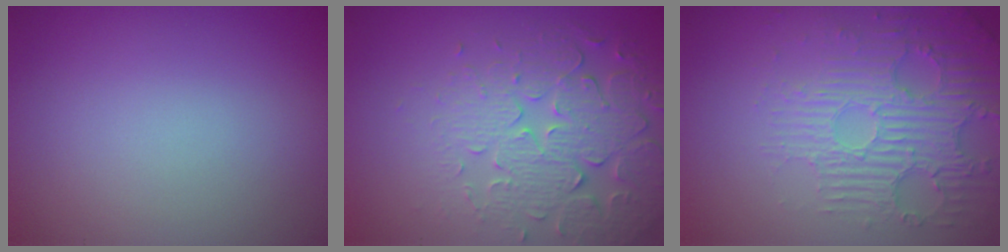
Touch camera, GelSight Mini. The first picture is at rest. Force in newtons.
{"total": 5.2, "press": 4.4, "slide": 2.7}
{"total": 5.9, "press": 3.8, "slide": 4.5}